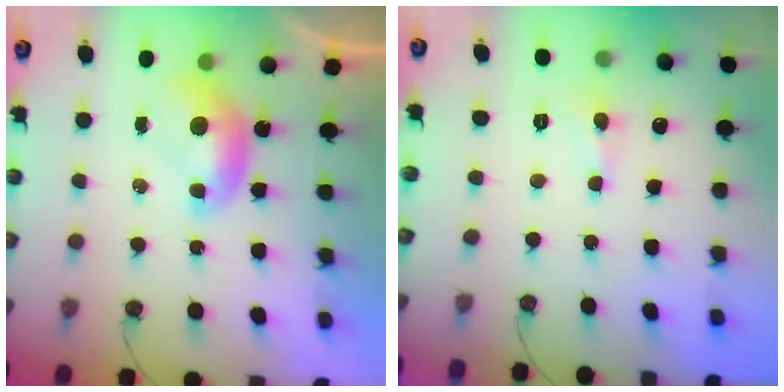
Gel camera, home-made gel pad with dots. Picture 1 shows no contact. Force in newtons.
{"total": 1.2, "press": 1.1, "slide": 0.6}